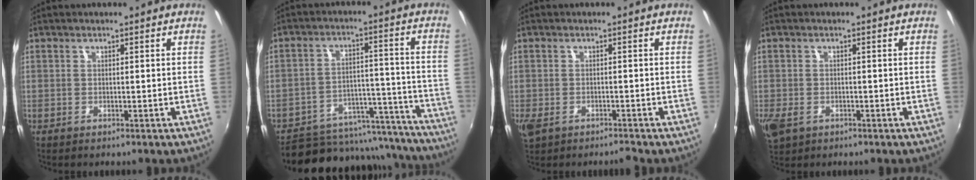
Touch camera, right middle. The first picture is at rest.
{"total": 20.0, "force": [-17.1, 8.6, 5.8], "torque": [-0.111, 0.043, -0.209]}
{"total": 3.9, "force": [-2.7, 1.5, 2.3], "torque": [-0.060, -0.016, -0.049]}
{"total": 5.3, "force": [-2.4, 3.5, 3.3], "torque": [-0.075, -0.018, -0.041]}